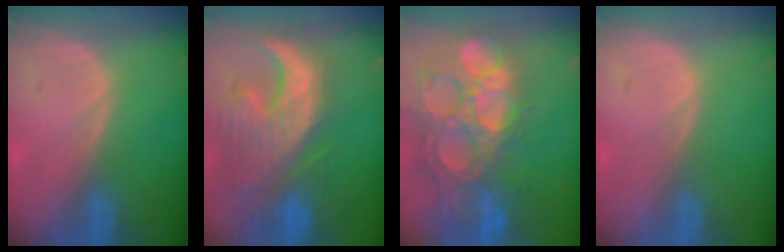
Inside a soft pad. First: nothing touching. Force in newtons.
{"total": 13.2, "press": 11.3, "slide": 6.8}
{"total": 15.4, "press": 12.8, "slide": 8.6}
{"total": 0.0}